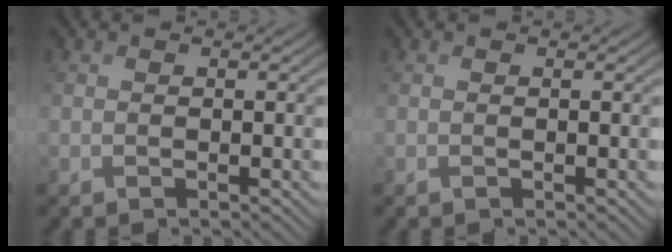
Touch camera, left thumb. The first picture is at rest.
{"total": 0.0}